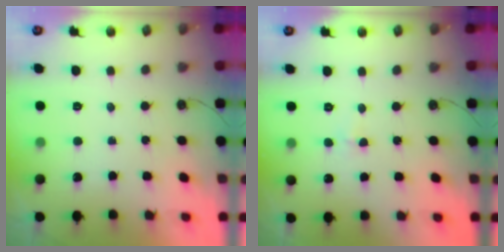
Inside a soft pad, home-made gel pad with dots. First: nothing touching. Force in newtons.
{"total": 3.6, "press": 1.5, "slide": 3.3}